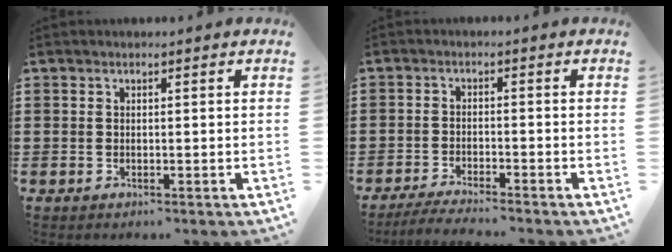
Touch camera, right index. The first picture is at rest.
{"total": 3.1, "force": [-3.1, -0.3, 0.7], "torque": [-0.012, -0.004, -0.061]}